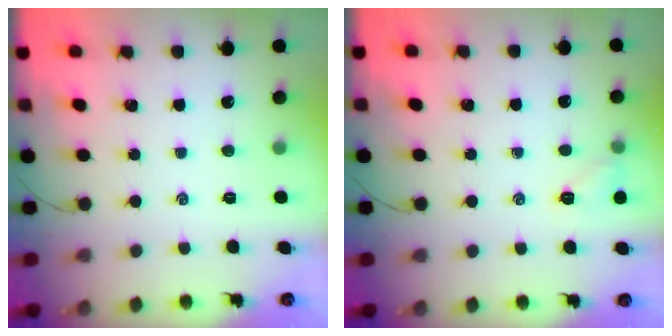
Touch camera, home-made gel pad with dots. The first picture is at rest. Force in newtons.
{"total": 6.0, "press": 5.9, "slide": 1.2}